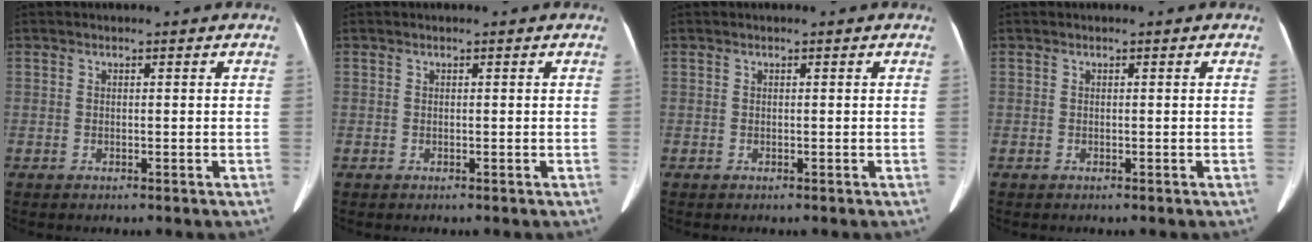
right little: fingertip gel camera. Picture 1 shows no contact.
{"total": 0.0}
{"total": 0.0}
{"total": 0.0}